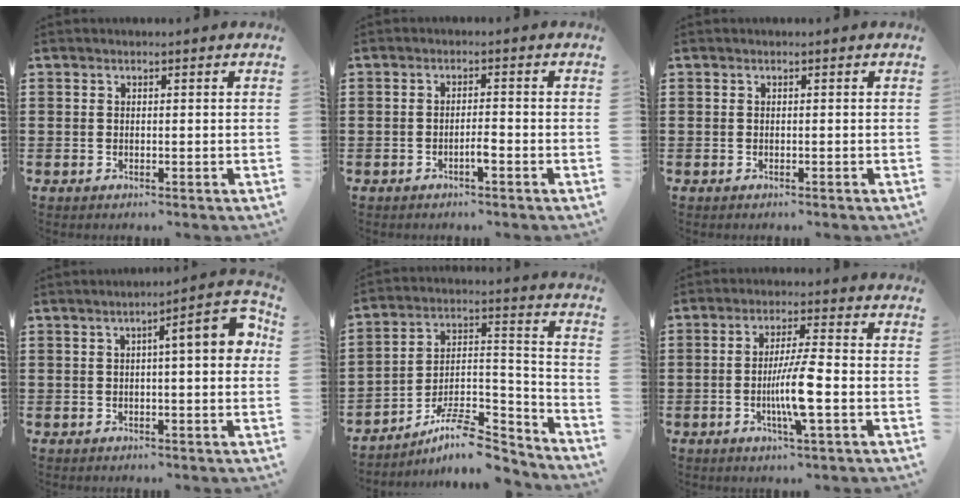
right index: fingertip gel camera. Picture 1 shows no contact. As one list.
[{"total": 2.2, "force": [-1.2, 0.3, 1.8], "torque": [-0.033, 0.000, -0.021]}, {"total": 0.0}, {"total": 7.3, "force": [1.1, 1.5, 7.1], "torque": [-0.100, -0.006, 0.010]}, {"total": 9.6, "force": [-8.0, 2.9, 4.5], "torque": [-0.071, 0.024, -0.151]}, {"total": 7.6, "force": [-1.9, 0.4, 7.4], "torque": [-0.144, -0.015, -0.041]}]